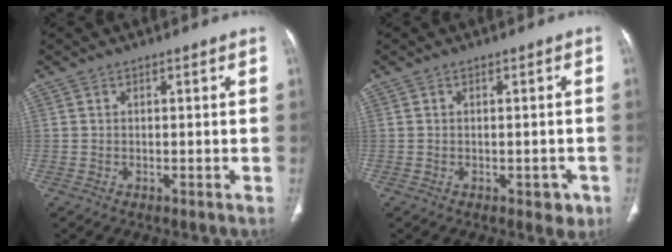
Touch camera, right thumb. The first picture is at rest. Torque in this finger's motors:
{"motor_torque": [0.55, 0.10, -0.33, -0.02, -0.01]}